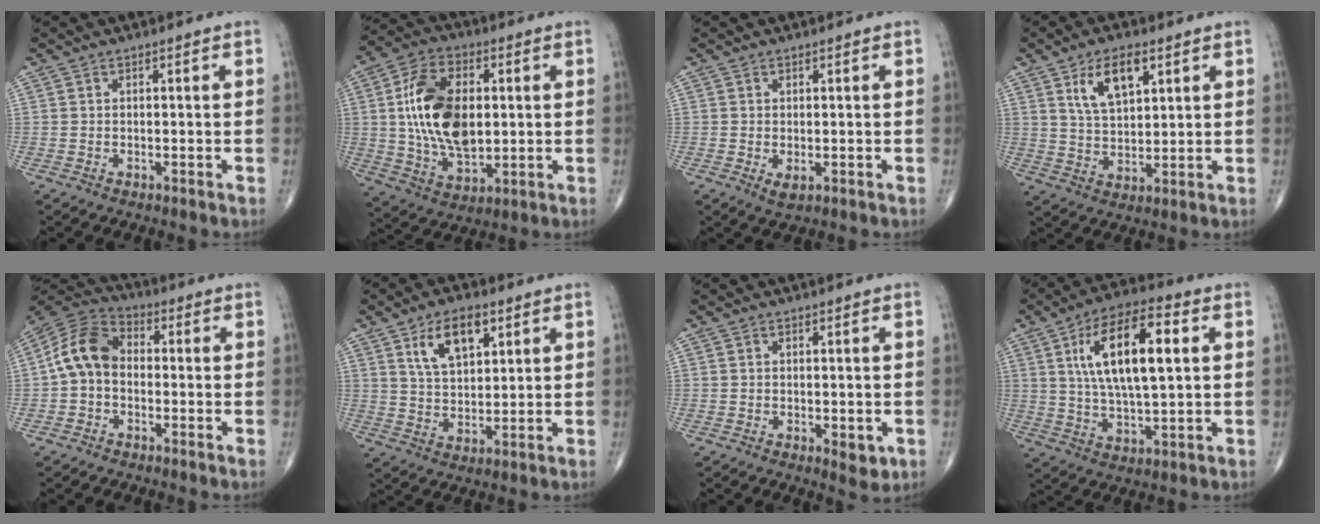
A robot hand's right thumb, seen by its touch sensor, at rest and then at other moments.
{"total": 17.3, "force": [1.8, 10.1, 13.9], "torque": [-0.242, -0.002, 0.036]}
{"total": 1.8, "force": [-0.3, 0.9, 1.5], "torque": [-0.026, -0.005, 0.000]}
{"total": 9.0, "force": [4.3, 4.3, 6.7], "torque": [-0.107, -0.016, 0.083]}
{"total": 9.9, "force": [-0.6, 7.2, 6.7], "torque": [-0.120, 0.029, -0.029]}
{"total": 10.0, "force": [4.9, 5.2, 6.9], "torque": [-0.102, -0.017, 0.090]}
{"total": 4.0, "force": [-1.0, 1.7, 3.5], "torque": [-0.038, -0.009, -0.007]}
{"total": 16.9, "force": [4.2, 6.5, 15.0], "torque": [-0.256, 0.004, 0.071]}